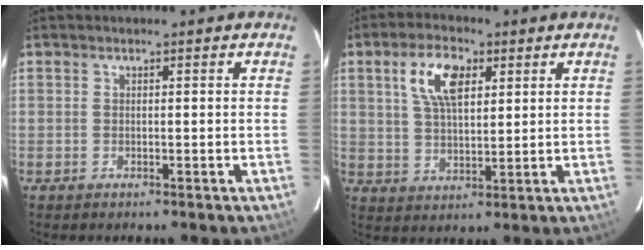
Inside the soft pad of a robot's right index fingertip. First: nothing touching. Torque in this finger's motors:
{"motor_torque": [0.61, 0.21, 0.35, 0.10]}